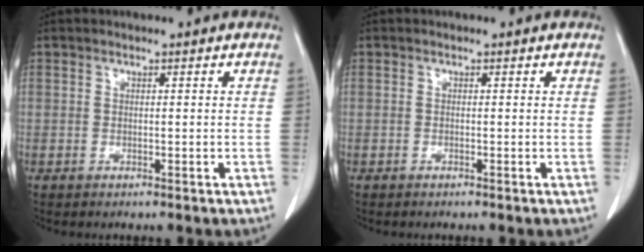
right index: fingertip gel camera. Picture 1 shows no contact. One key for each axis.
{"total": 0.0}